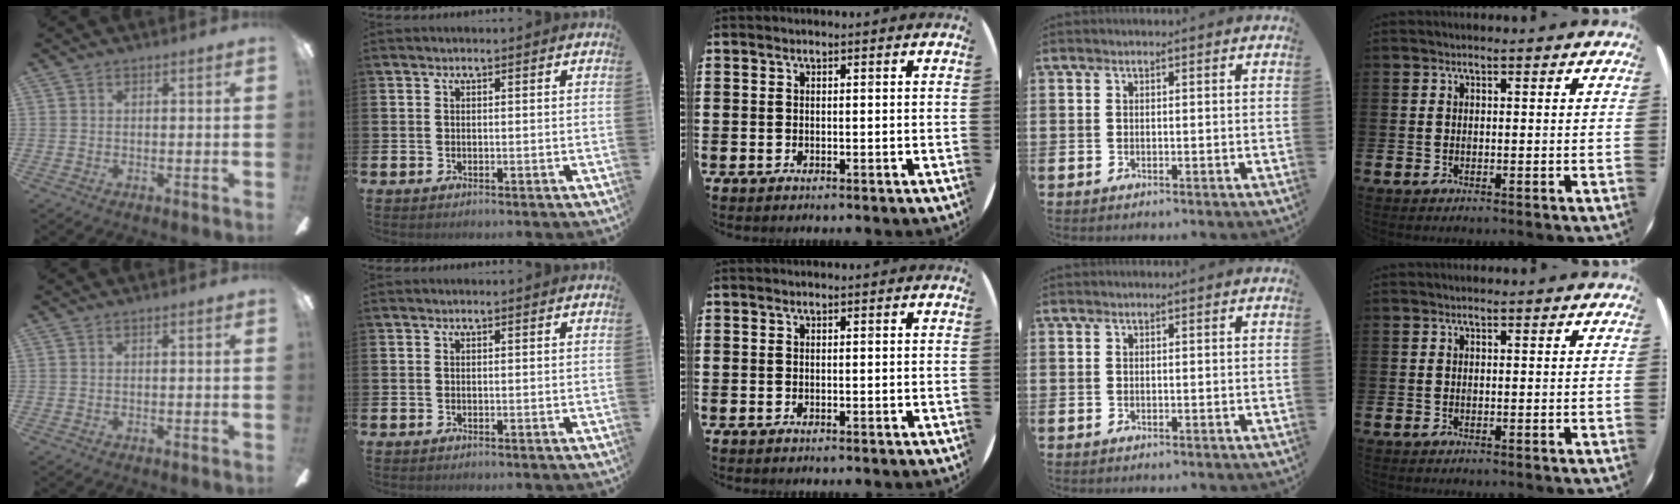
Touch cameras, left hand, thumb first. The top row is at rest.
{}